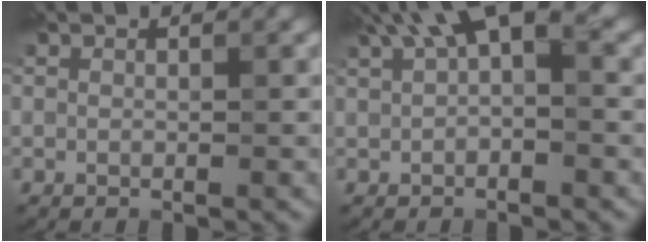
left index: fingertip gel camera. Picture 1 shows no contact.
{"total": 5.9, "force": [2.8, 2.4, 4.7], "torque": [-0.070, 0.017, 0.036]}